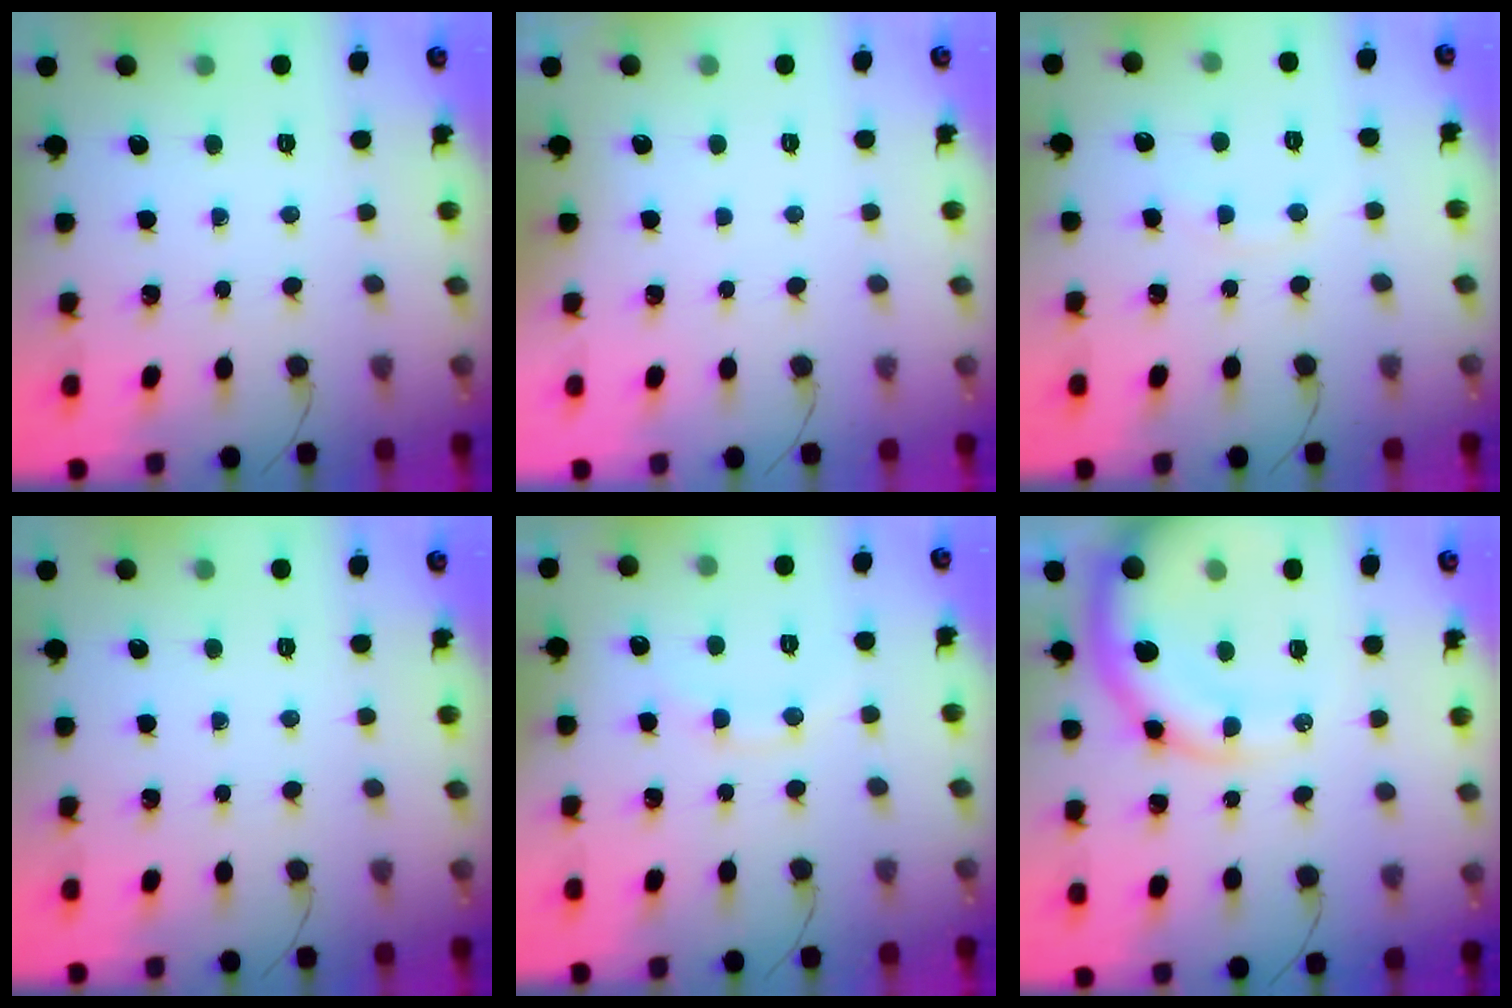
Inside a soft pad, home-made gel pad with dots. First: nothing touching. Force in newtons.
{"total": 2.8, "press": 2.8, "slide": 0.1}
{"total": 5.7, "press": 5.5, "slide": 1.5}
{"total": 0.0}
{"total": 9.2, "press": 9.1, "slide": 1.1}
{"total": 18.1, "press": 17.7, "slide": 4.0}